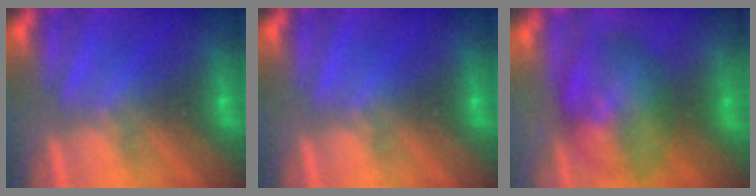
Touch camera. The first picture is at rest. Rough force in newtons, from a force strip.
{"total": 0.0}
{"total": 7.0}